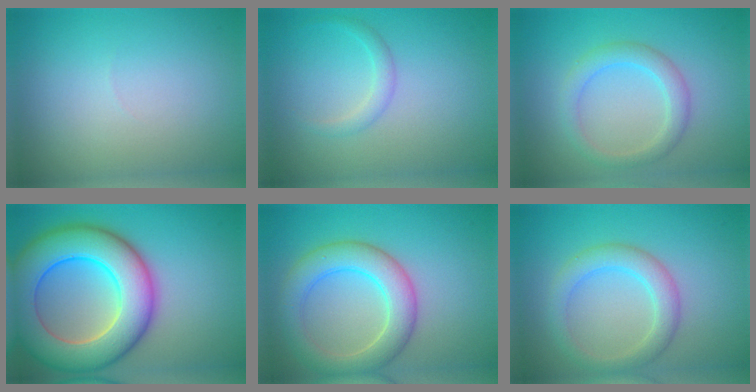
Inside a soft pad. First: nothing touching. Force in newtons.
{"total": 1.4, "press": 1.3, "slide": 0.1}
{"total": 2.7, "press": 2.7, "slide": 0.1}
{"total": 11.9, "press": 11.9, "slide": 0.5}
{"total": 5.7, "press": 5.7, "slide": 0.4}
{"total": 3.4, "press": 3.4, "slide": 0.1}